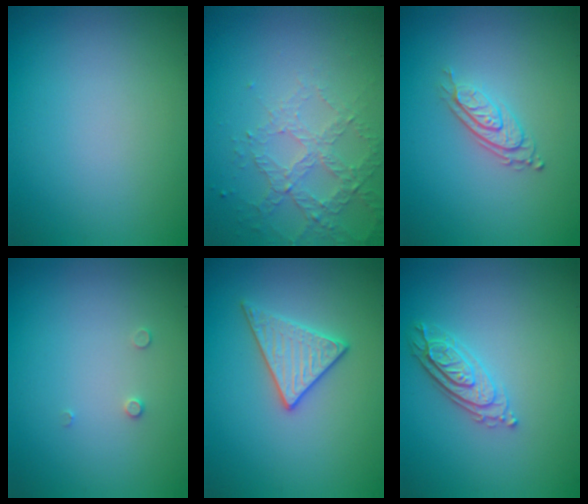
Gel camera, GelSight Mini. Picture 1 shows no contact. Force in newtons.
{"total": 3.2, "press": 2.9, "slide": 1.4}
{"total": 2.8, "press": 2.0, "slide": 2.1}
{"total": 0.6, "press": 0.6, "slide": 0.2}
{"total": 2.9, "press": 2.9, "slide": 0.4}
{"total": 2.9, "press": 2.7, "slide": 1.0}